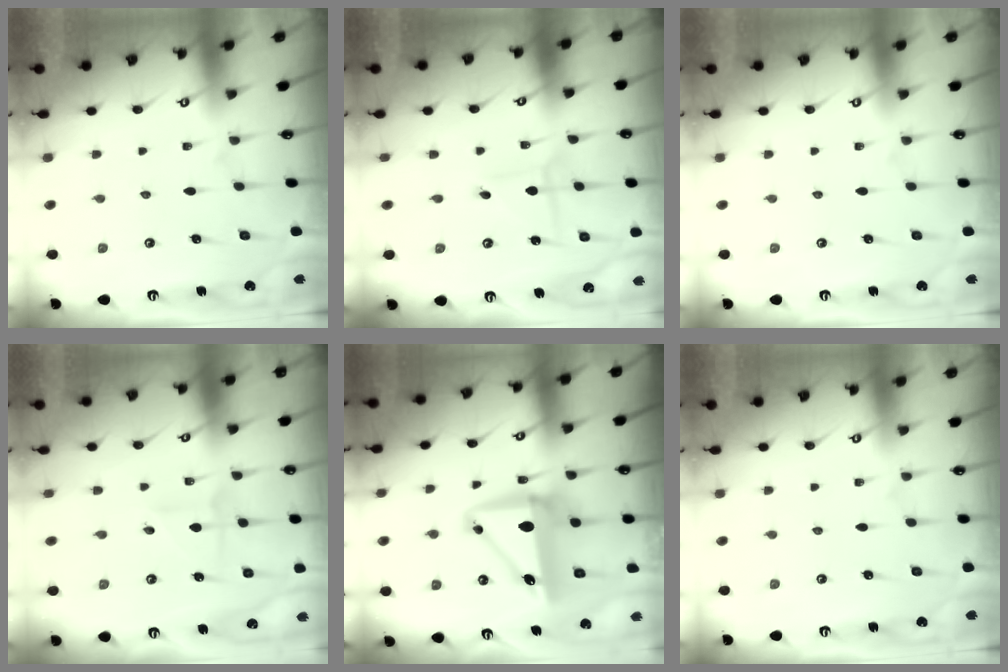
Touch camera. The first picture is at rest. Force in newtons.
{"total": 1.0, "press": 1.0, "slide": 0.1}
{"total": 0.0}
{"total": 2.7, "press": 2.6, "slide": 0.3}
{"total": 10.7, "press": 10.5, "slide": 2.4}
{"total": 0.0}